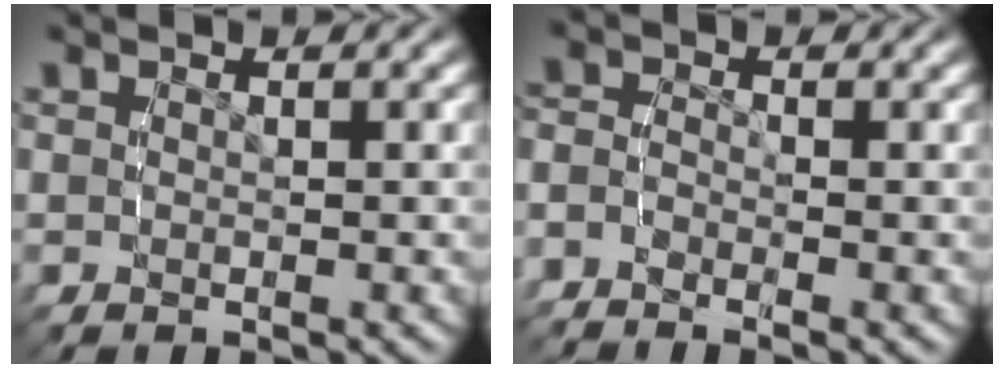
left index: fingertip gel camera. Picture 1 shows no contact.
{"total": 2.4, "force": [-1.9, 1.3, 0.5], "torque": [-0.025, -0.014, -0.040]}